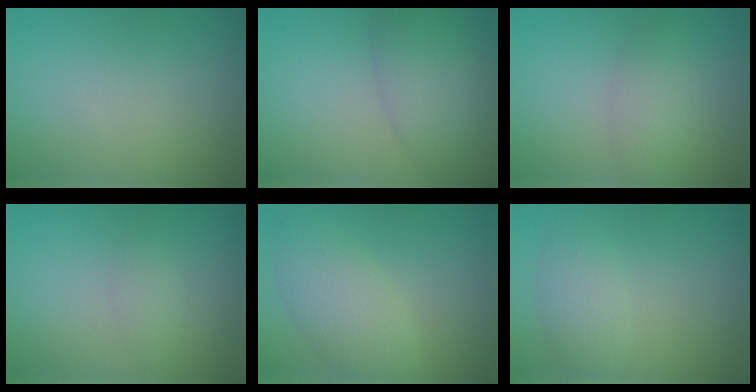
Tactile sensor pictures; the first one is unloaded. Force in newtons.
{"total": 3.9, "press": 3.9, "slide": 0.4}
{"total": 2.7, "press": 2.7, "slide": 0.1}
{"total": 1.0, "press": 1.0, "slide": 0.1}
{"total": 4.3, "press": 4.3, "slide": 0.3}
{"total": 2.6, "press": 2.6, "slide": 0.1}